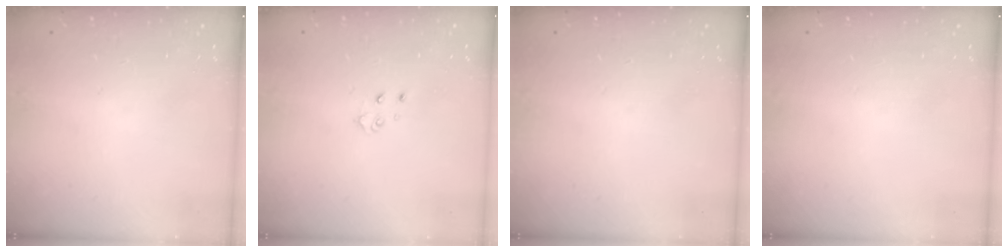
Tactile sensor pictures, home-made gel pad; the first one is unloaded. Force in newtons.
{"total": 3.9, "press": 3.9, "slide": 0.3}
{"total": 0.0}
{"total": 0.0}